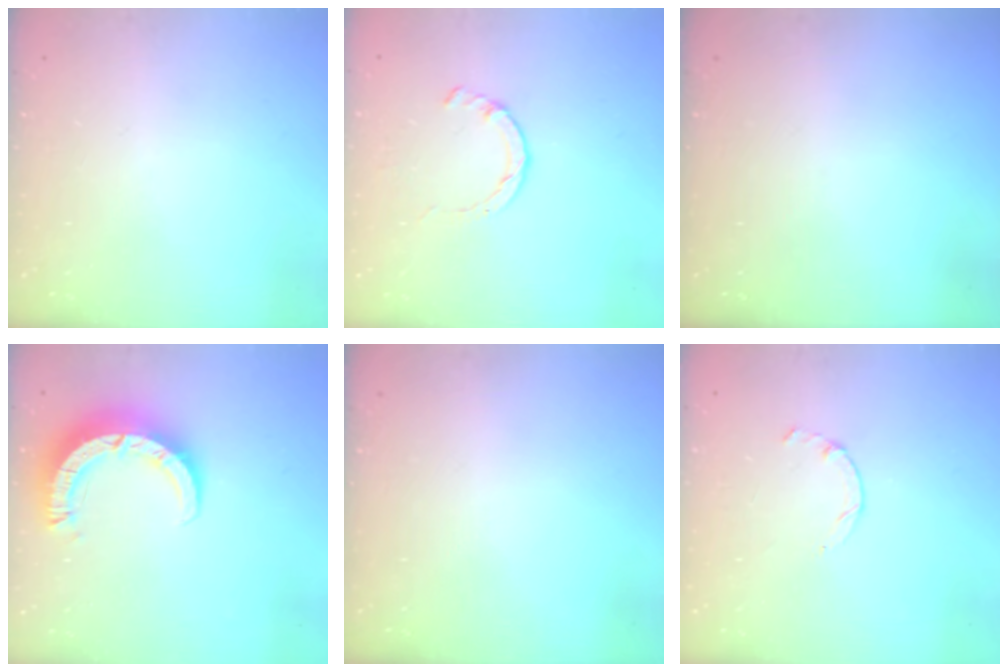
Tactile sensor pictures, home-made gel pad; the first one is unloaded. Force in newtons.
{"total": 1.4, "press": 1.3, "slide": 0.3}
{"total": 0.0}
{"total": 9.2, "press": 9.2, "slide": 1.2}
{"total": 0.0}
{"total": 1.3, "press": 1.2, "slide": 0.4}